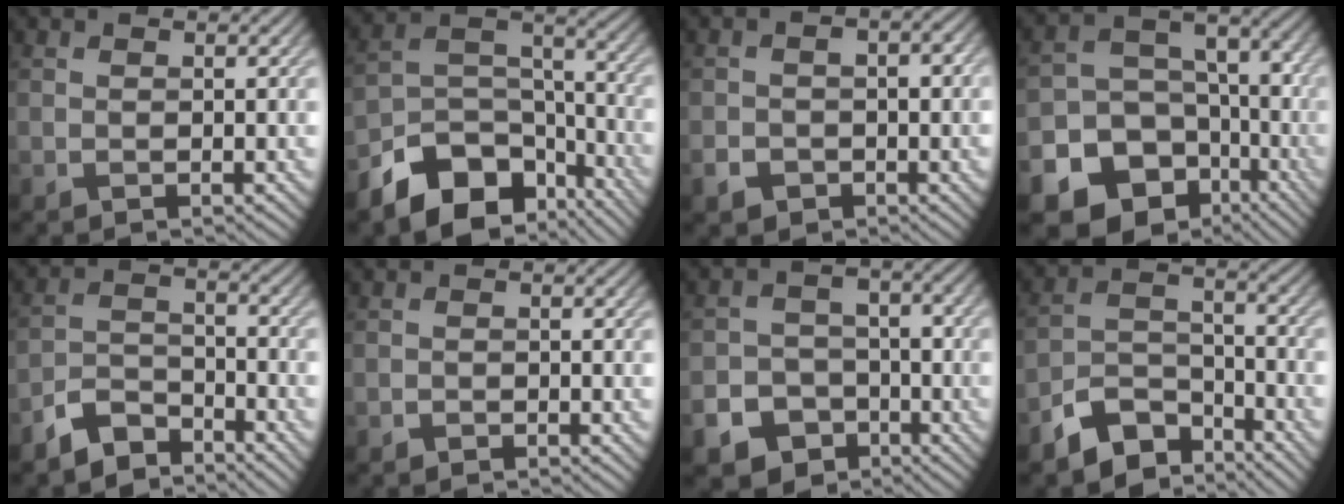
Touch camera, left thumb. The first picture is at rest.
{"total": 12.8, "force": [-8.5, 7.1, 6.5], "torque": [-0.130, -0.023, -0.154]}
{"total": 4.3, "force": [-1.7, 3.3, 2.1], "torque": [-0.025, -0.007, -0.030]}
{"total": 19.6, "force": [-10.0, 15.7, 5.9], "torque": [-0.158, -0.059, -0.143]}
{"total": 6.0, "force": [-5.1, 2.2, 2.2], "torque": [-0.043, -0.003, -0.112]}
{"total": 0.8, "force": [-0.7, 0.3, 0.1], "torque": [0.000, -0.001, -0.014]}
{"total": 11.7, "force": [-6.8, 9.2, 2.6], "torque": [-0.078, -0.036, -0.109]}
{"total": 8.3, "force": [-6.5, 3.8, 3.4], "torque": [-0.065, -0.008, -0.133]}